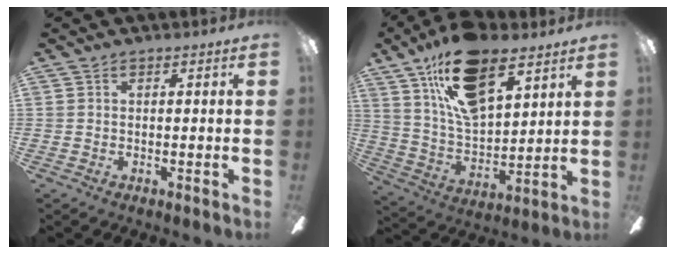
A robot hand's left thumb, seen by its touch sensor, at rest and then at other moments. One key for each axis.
{"total": 18.9, "fx": 11.8, "fy": 8.8, "fz": 11.8, "tx": -0.219, "ty": -0.049, "tz": 0.208}